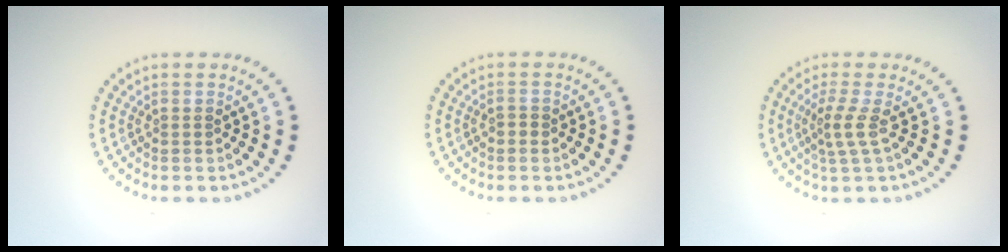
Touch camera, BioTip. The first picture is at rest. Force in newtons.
{"total": 0.9, "press": 0.8, "slide": 0.2}
{"total": 2.2, "press": 1.6, "slide": 1.6}